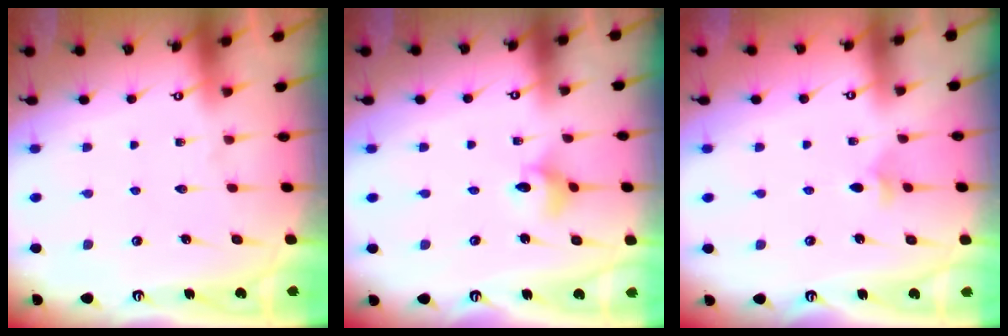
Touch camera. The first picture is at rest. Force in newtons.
{"total": 4.5, "press": 4.5, "slide": 0.5}
{"total": 2.9, "press": 2.8, "slide": 0.9}